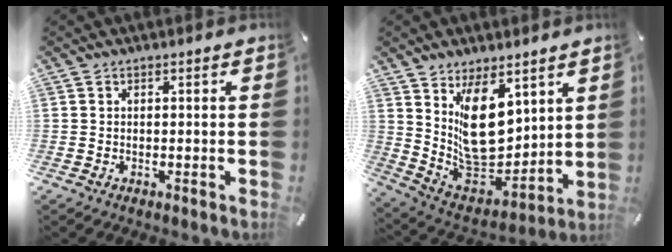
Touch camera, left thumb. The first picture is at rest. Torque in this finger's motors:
{"motor_torque": [2.54, 2.47, 1.90, -0.82, 0.21]}